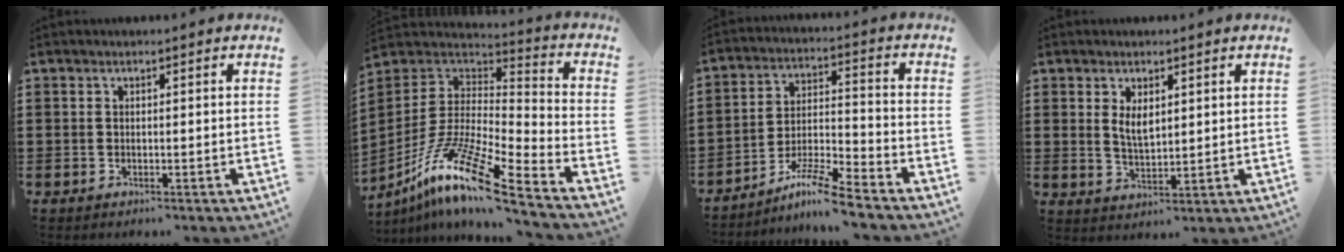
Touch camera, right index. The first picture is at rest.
{"total": 13.9, "force": [-9.6, 1.6, 10.0], "torque": [-0.197, 0.006, -0.186]}
{"total": 8.0, "force": [-6.9, 0.1, 4.0], "torque": [-0.081, 0.002, -0.135]}
{"total": 3.5, "force": [1.3, 1.7, 2.8], "torque": [-0.050, 0.001, 0.022]}